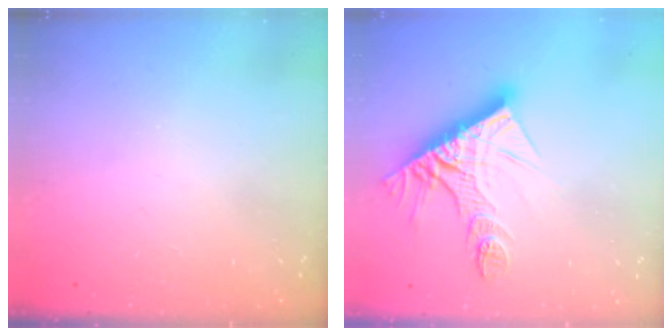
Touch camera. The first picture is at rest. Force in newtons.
{"total": 15.4, "press": 15.3, "slide": 1.2}